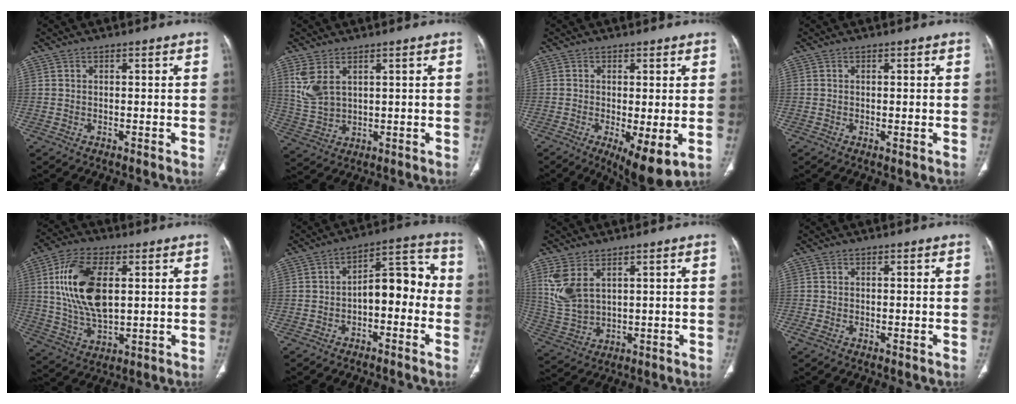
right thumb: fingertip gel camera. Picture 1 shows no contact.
{"total": 6.9, "force": [3.1, 3.7, 4.8], "torque": [-0.105, -0.010, 0.077]}
{"total": 8.3, "force": [-2.0, 2.5, 7.7], "torque": [-0.125, -0.025, -0.026]}
{"total": 0.7, "force": [-0.1, 0.1, 0.6], "torque": [-0.017, -0.005, 0.000]}
{"total": 16.1, "force": [3.4, 8.4, 13.2], "torque": [-0.253, -0.006, 0.068]}
{"total": 10.3, "force": [-2.0, 5.6, 8.4], "torque": [-0.088, 0.052, -0.038]}
{"total": 8.5, "force": [3.8, 4.6, 6.0], "torque": [-0.133, -0.011, 0.093]}
{"total": 1.1, "force": [-0.3, 0.4, 1.0], "torque": [-0.030, -0.004, -0.009]}